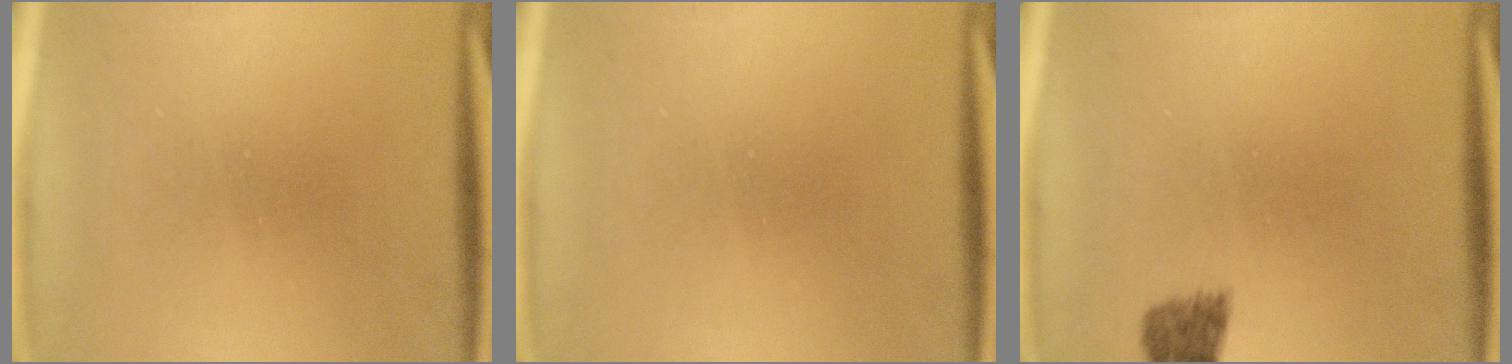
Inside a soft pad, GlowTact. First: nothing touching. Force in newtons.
{"total": 0.0}
{"total": 1.9}